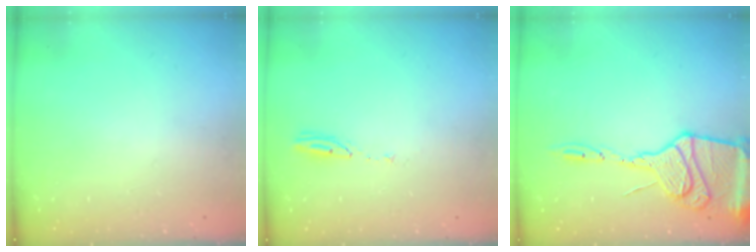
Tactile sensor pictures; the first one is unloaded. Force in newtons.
{"total": 4.0, "press": 4.0, "slide": 0.4}
{"total": 15.2, "press": 15.2, "slide": 1.4}